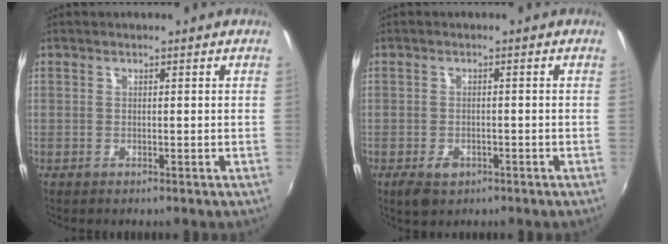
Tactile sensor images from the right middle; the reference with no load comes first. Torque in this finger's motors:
{"motor_torque": [0.55, -0.44, 0.25, 0.05]}